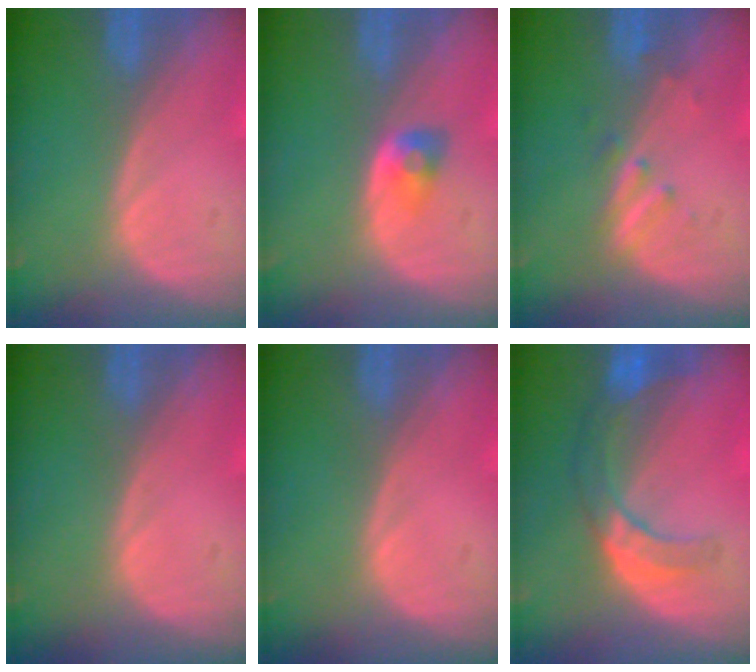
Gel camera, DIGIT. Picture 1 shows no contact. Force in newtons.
{"total": 2.7, "press": 2.4, "slide": 1.2}
{"total": 2.3, "press": 2.3, "slide": 0.3}
{"total": 0.0}
{"total": 0.0}
{"total": 7.5, "press": 6.7, "slide": 3.5}